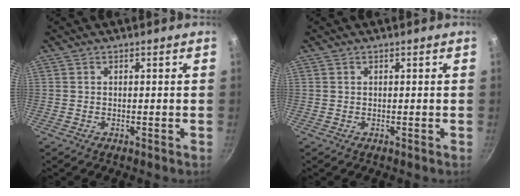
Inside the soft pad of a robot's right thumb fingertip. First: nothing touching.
{"total": 0.0}